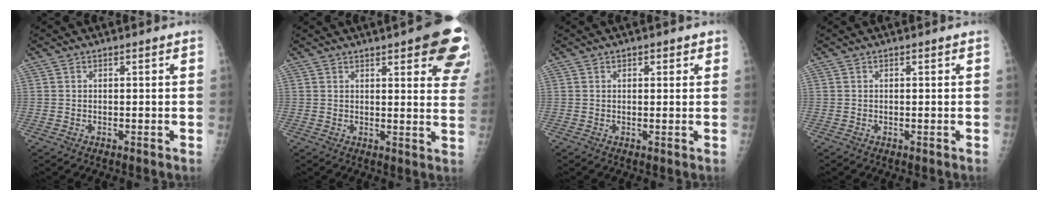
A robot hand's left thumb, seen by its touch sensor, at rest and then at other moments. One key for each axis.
{"total": 15.0, "fx": 8.4, "fy": 4.2, "fz": 11.7, "tx": -0.116, "ty": -0.032, "tz": 0.089}
{"total": 1.9, "fx": 1.0, "fy": 1.2, "fz": 1.0, "tx": 0.001, "ty": -0.002, "tz": 0.011}
{"total": 0.0}